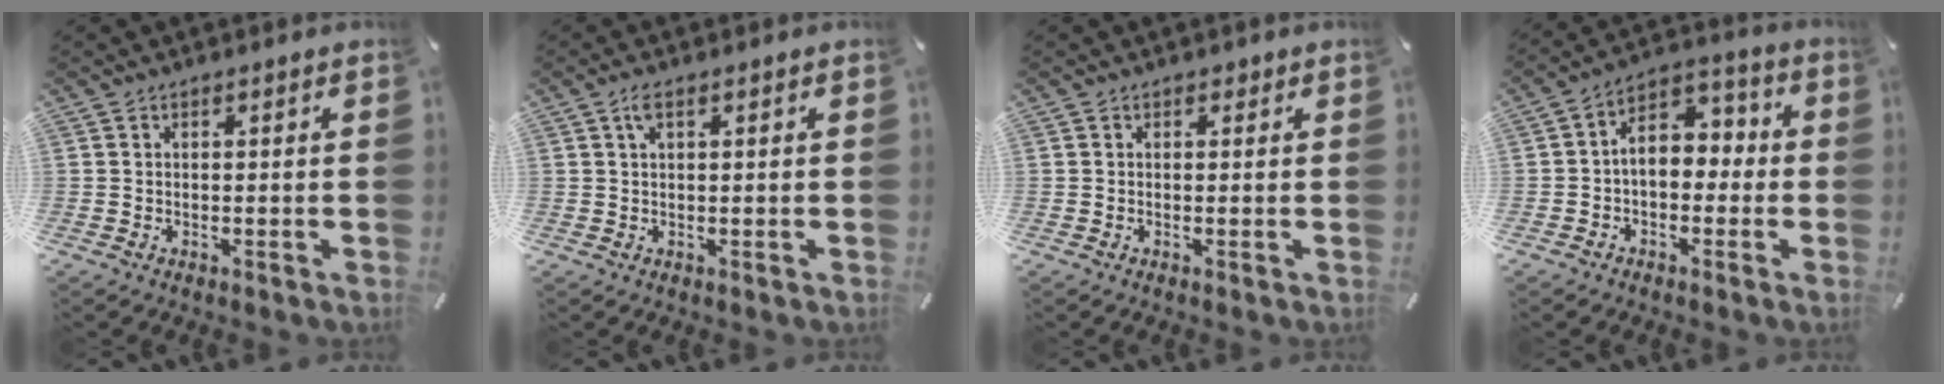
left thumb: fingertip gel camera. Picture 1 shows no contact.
{"total": 2.3, "force": [1.0, 0.8, 1.9], "torque": [-0.041, 0.004, 0.016]}
{"total": 0.6, "force": [0.2, 0.5, 0.1], "torque": [0.007, 0.002, 0.001]}
{"total": 7.1, "force": [-0.9, 5.4, 4.5], "torque": [-0.076, 0.008, -0.017]}